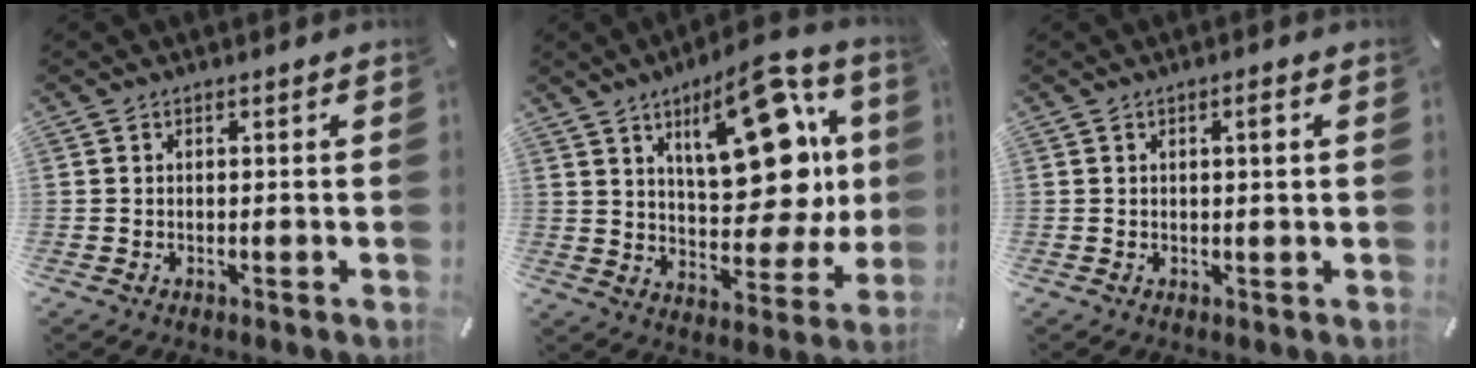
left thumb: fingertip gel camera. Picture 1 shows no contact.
{"total": 22.7, "force": [9.3, 10.8, 17.6], "torque": [-0.234, -0.053, 0.153]}
{"total": 2.1, "force": [0.6, 0.4, 2.0], "torque": [-0.031, 0.001, 0.006]}